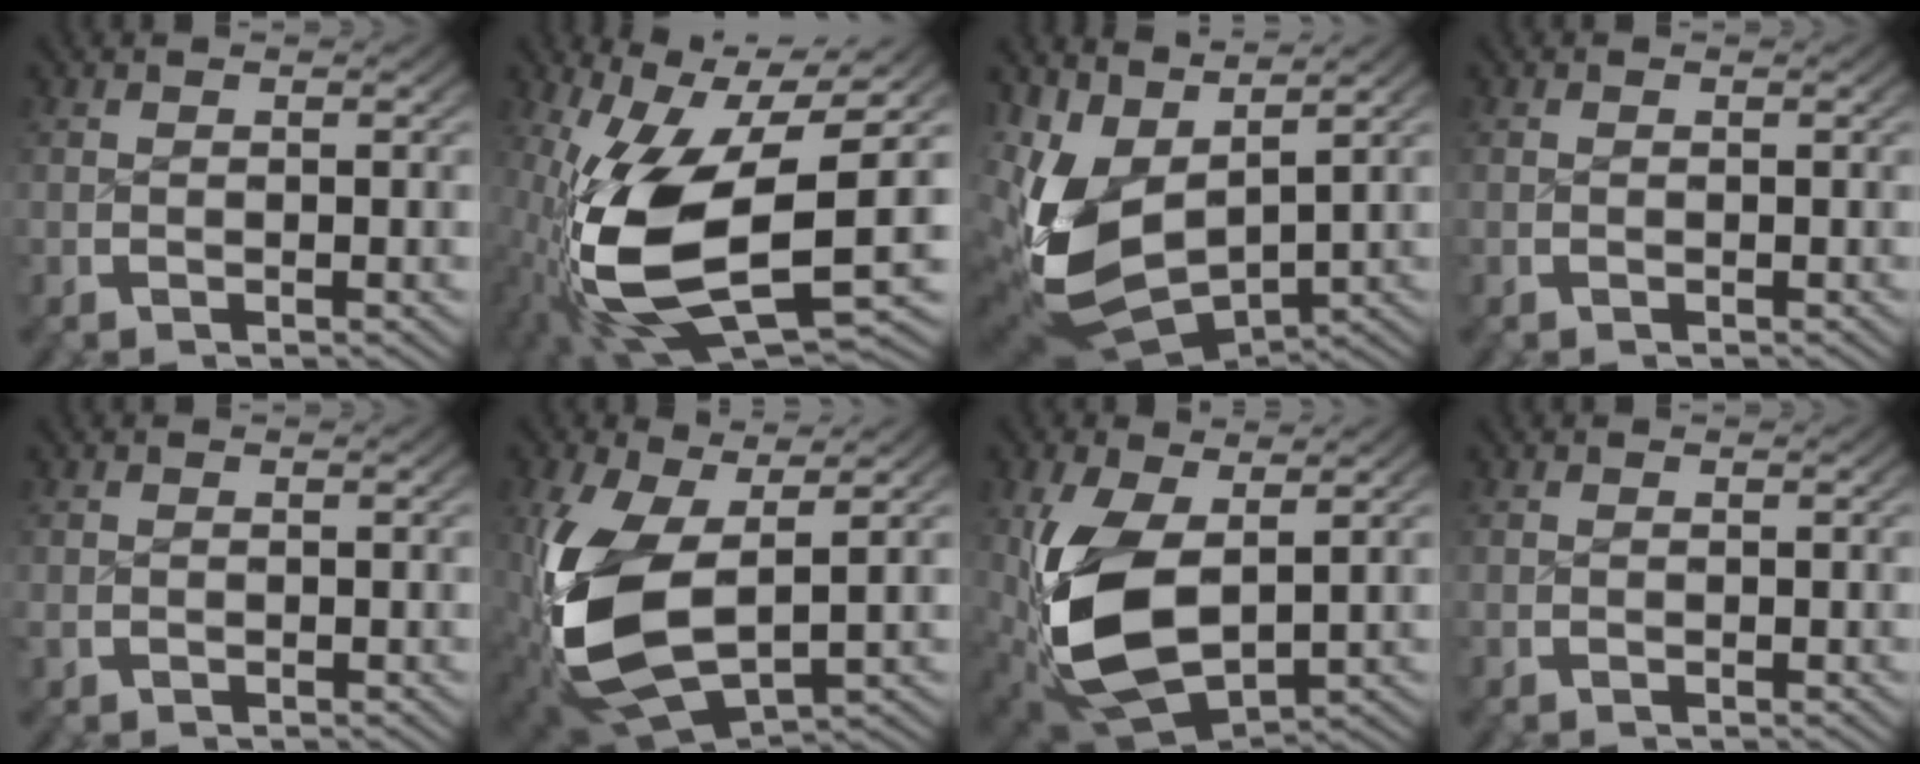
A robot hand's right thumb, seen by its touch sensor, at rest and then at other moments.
{"total": 16.4, "force": [-2.3, 10.0, 12.8], "torque": [-0.284, -0.080, 0.005]}
{"total": 12.2, "force": [-1.9, 9.5, 7.5], "torque": [-0.217, -0.093, 0.014]}
{"total": 0.8, "force": [-0.2, -0.2, -0.7], "torque": [0.007, -0.008, 0.000]}
{"total": 1.7, "force": [-0.3, 0.4, -1.6], "torque": [0.018, -0.017, 0.000]}
{"total": 11.0, "force": [-0.8, 7.6, 7.9], "torque": [-0.219, -0.069, 0.021]}
{"total": 9.8, "force": [-0.9, 7.1, 6.8], "torque": [-0.189, -0.071, 0.020]}
{"total": 1.4, "force": [-0.2, -0.1, -1.4], "torque": [0.019, -0.012, 0.001]}